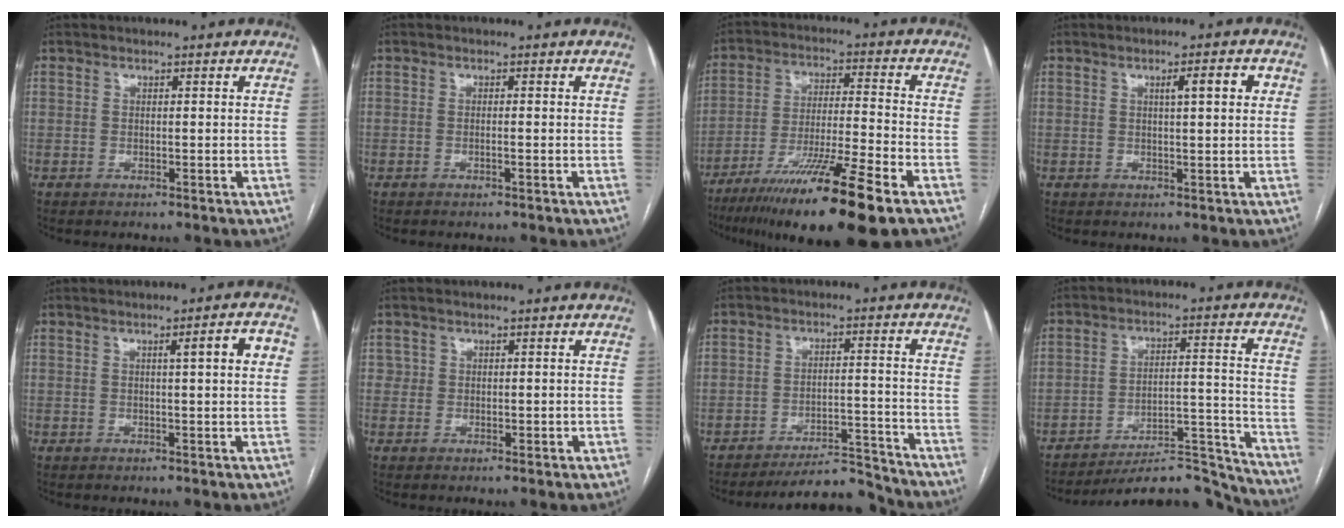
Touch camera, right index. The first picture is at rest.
{"total": 0.5, "force": [-0.2, -0.1, 0.5], "torque": [-0.011, 0.003, -0.001]}
{"total": 17.7, "force": [-11.3, -0.1, 13.6], "torque": [-0.218, -0.040, -0.192]}
{"total": 3.7, "force": [1.2, 0.4, 3.5], "torque": [-0.053, 0.008, 0.018]}
{"total": 4.4, "force": [1.1, 0.0, 4.3], "torque": [-0.056, 0.008, 0.015]}
{"total": 1.5, "force": [0.3, 1.4, 0.4], "torque": [-0.004, 0.003, 0.009]}
{"total": 8.2, "force": [-8.1, 0.9, 0.3], "torque": [0.005, 0.023, -0.125]}
{"total": 13.8, "force": [-13.7, 1.1, 1.3], "torque": [0.004, 0.051, -0.203]}